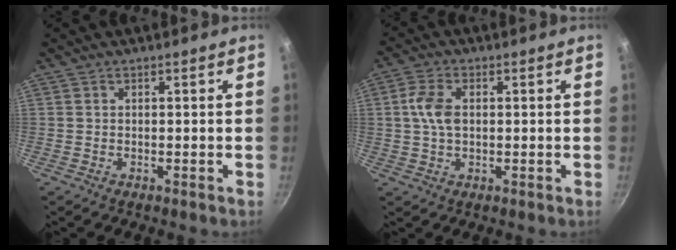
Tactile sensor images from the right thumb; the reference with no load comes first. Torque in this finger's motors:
{"motor_torque": [0.77, 1.42, 0.99, 0.07, 0.09]}